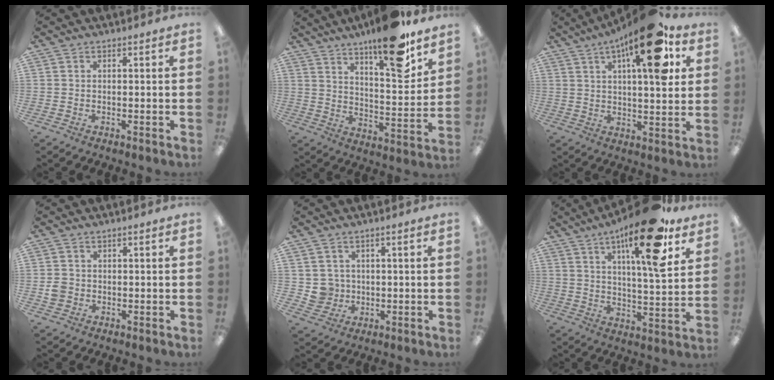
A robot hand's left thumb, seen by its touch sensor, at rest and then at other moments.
{"total": 16.8, "force": [12.7, 4.0, 10.2], "torque": [-0.152, -0.086, 0.205]}
{"total": 19.3, "force": [9.4, 6.2, 15.6], "torque": [-0.225, -0.037, 0.139]}
{"total": 2.6, "force": [-0.3, 2.4, 0.8], "torque": [-0.014, 0.005, -0.006]}
{"total": 4.5, "force": [0.9, 4.4, 0.3], "torque": [-0.013, 0.007, 0.021]}
{"total": 19.1, "force": [11.4, 4.7, 14.6], "torque": [-0.229, -0.052, 0.171]}